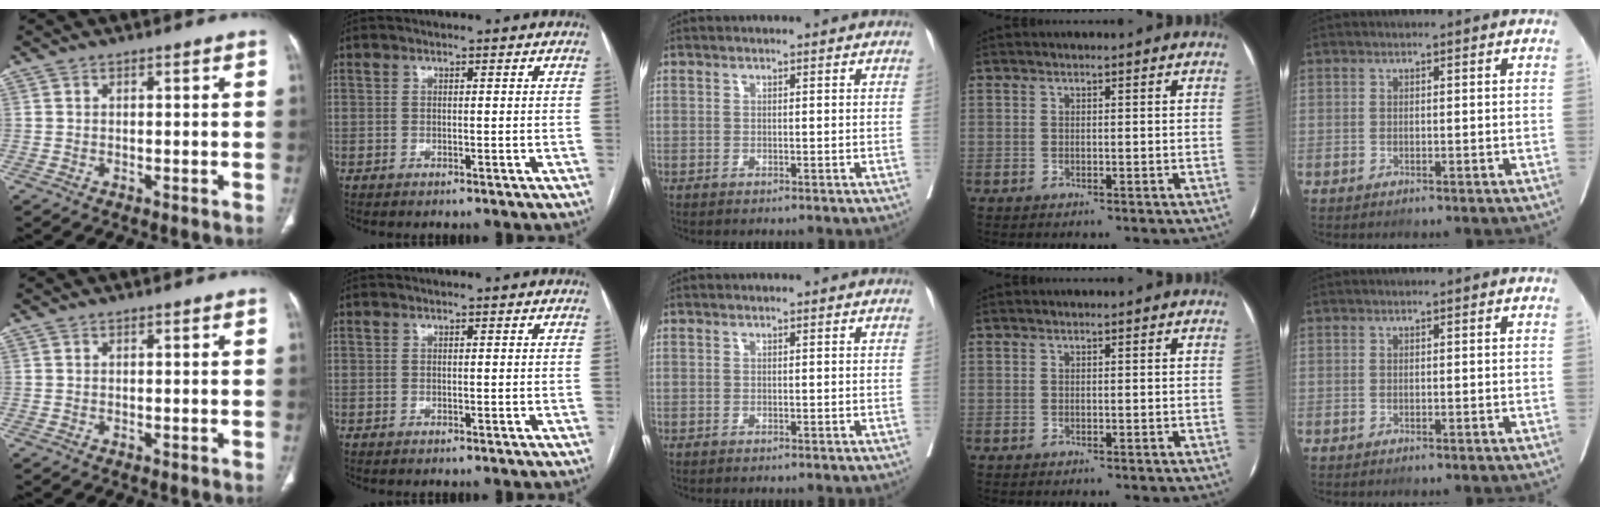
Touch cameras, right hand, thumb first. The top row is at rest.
{}